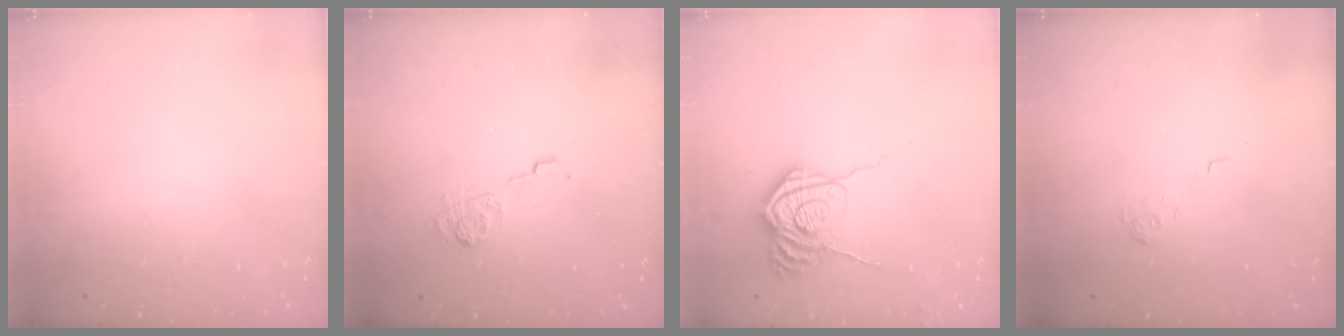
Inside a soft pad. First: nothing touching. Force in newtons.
{"total": 5.3, "press": 5.2, "slide": 0.8}
{"total": 10.8, "press": 10.8, "slide": 0.9}
{"total": 2.2, "press": 1.7, "slide": 1.4}